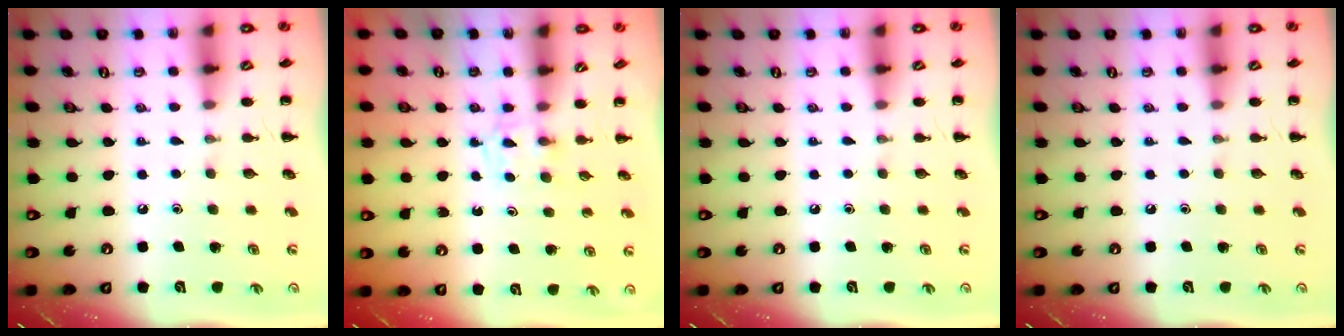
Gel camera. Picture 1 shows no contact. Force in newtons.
{"total": 2.4, "press": 2.1, "slide": 1.1}
{"total": 0.0}
{"total": 0.0}